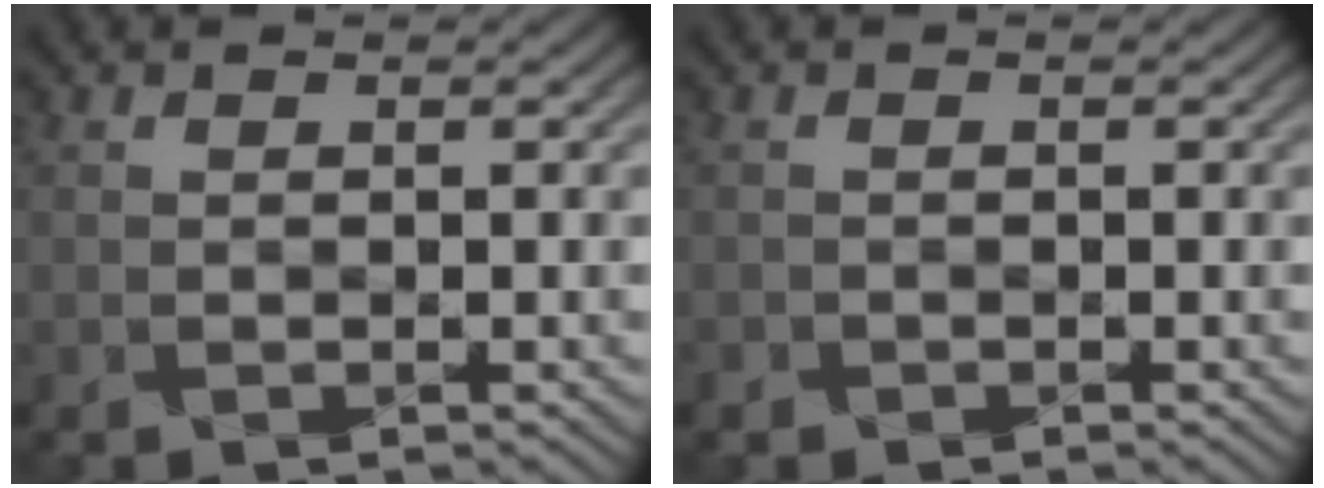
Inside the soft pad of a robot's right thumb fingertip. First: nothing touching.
{"total": 0.8, "force": [-0.7, 0.1, -0.4], "torque": [0.003, -0.008, -0.008]}